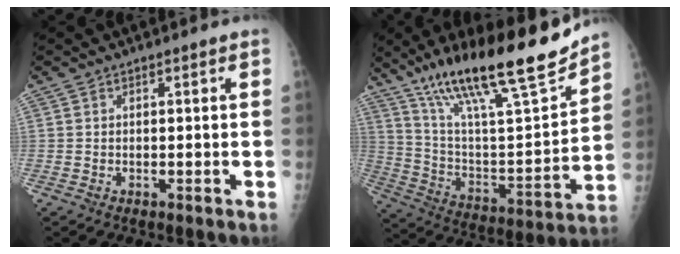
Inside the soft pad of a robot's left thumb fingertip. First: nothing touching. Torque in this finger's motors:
{"motor_torque": [0.30, 0.17, 1.43, -1.34, 0.16]}